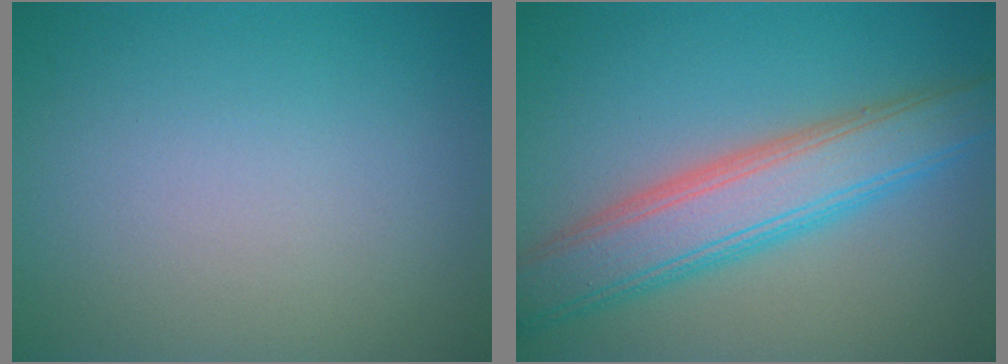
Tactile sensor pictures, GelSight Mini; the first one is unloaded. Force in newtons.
{"total": 6.9, "press": 6.9, "slide": 0.1}